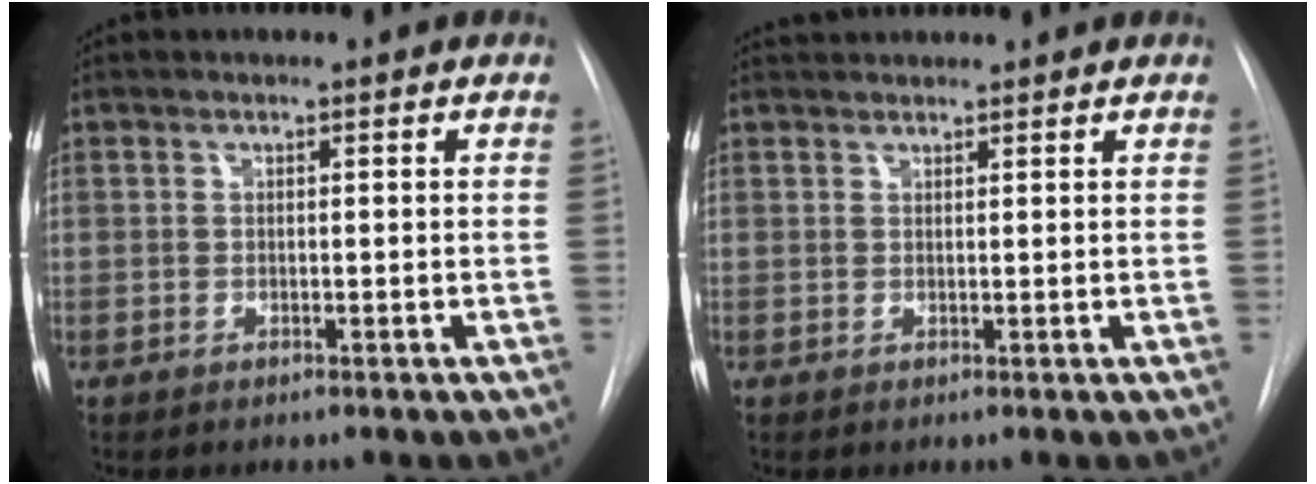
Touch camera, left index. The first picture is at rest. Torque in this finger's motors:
{"motor_torque": [-0.10, -0.57, 0.09, 0.05]}